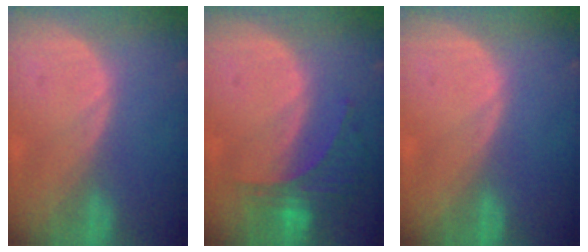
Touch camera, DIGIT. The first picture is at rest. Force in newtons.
{"total": 6.1, "press": 5.7, "slide": 2.1}
{"total": 0.0}